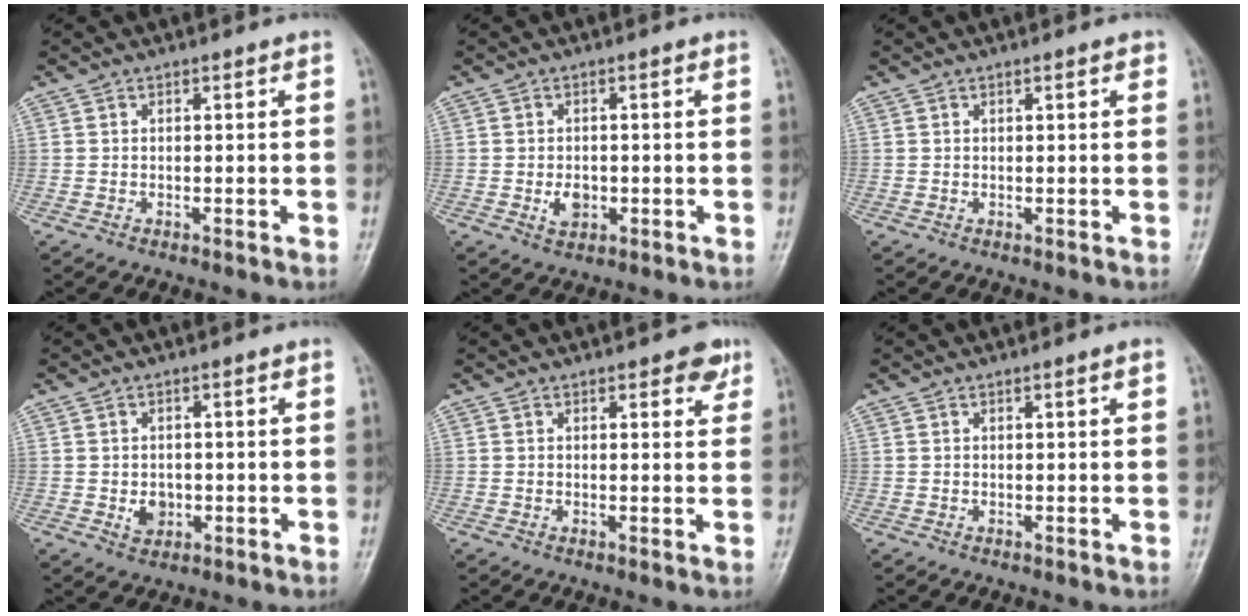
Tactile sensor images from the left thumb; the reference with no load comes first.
{"total": 3.2, "force": [-0.7, 2.4, 2.1], "torque": [-0.028, 0.000, -0.008]}
{"total": 1.2, "force": [0.6, 0.3, 1.0], "torque": [-0.013, 0.001, 0.006]}
{"total": 3.3, "force": [-0.5, 2.6, 1.8], "torque": [-0.018, 0.001, -0.003]}
{"total": 3.4, "force": [2.0, 1.6, 2.3], "torque": [-0.010, -0.006, 0.019]}
{"total": 0.8, "force": [0.3, -0.1, 0.7], "torque": [-0.013, 0.000, 0.006]}